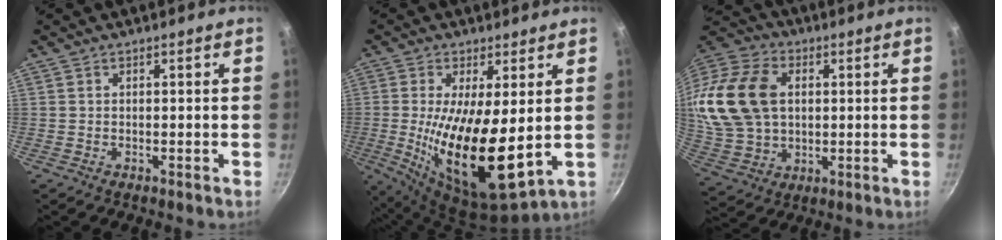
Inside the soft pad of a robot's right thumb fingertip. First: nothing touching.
{"total": 17.3, "force": [0.2, 5.8, 16.2], "torque": [-0.296, -0.035, 0.011]}
{"total": 20.1, "force": [3.0, 14.4, 13.7], "torque": [-0.257, 0.013, 0.061]}